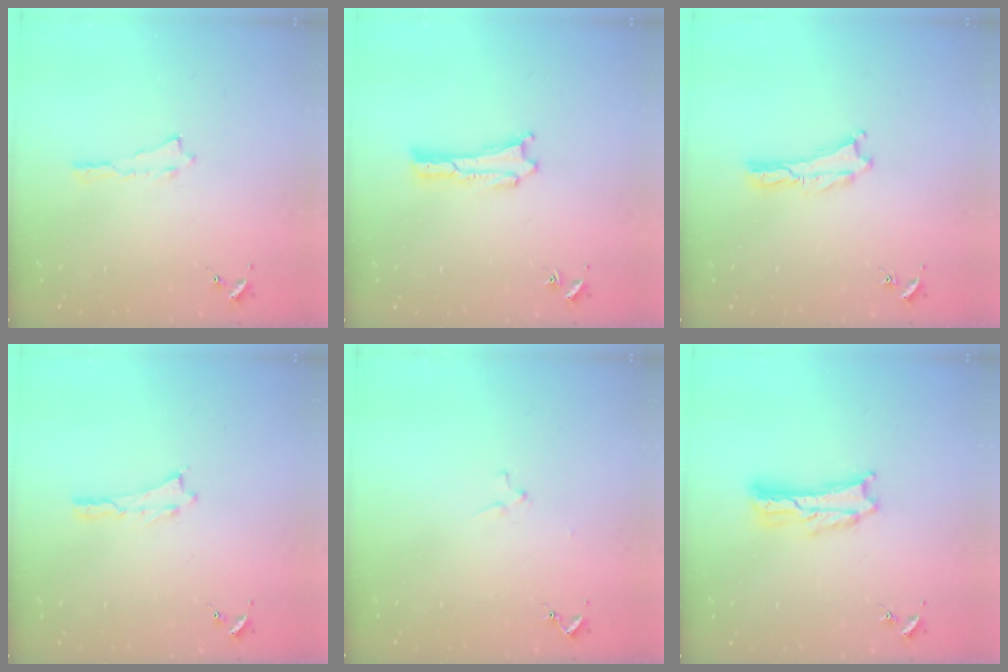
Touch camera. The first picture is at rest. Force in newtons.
{"total": 0.0}
{"total": 0.0}
{"total": 0.0}
{"total": 1.1, "press": 1.1, "slide": 0.1}
{"total": 2.4, "press": 2.4, "slide": 0.3}